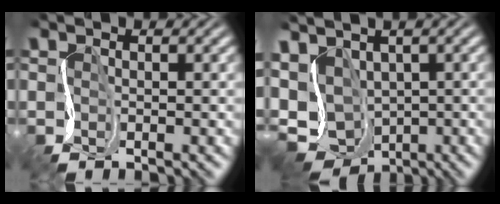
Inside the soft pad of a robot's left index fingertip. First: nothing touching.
{"total": 9.3, "force": [0.1, 6.3, 6.9], "torque": [-0.143, -0.006, 0.017]}